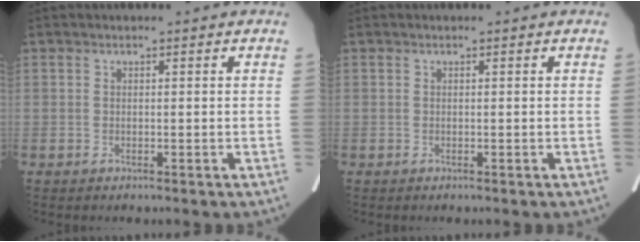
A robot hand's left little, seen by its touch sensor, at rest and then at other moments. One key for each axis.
{"total": 0.0}